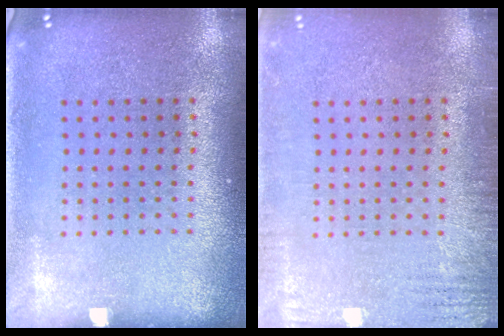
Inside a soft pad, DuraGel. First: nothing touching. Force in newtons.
{"total": 2.5, "press": 2.5, "slide": 0.4}